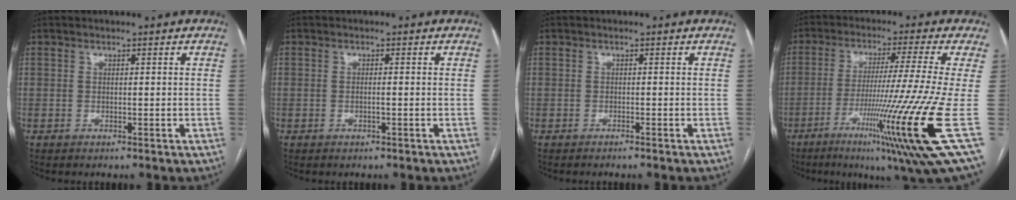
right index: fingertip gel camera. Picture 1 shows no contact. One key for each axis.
{"total": 0.7, "fx": -0.1, "fy": 0.0, "fz": 0.7, "tx": -0.011, "ty": 0.001, "tz": 0.002}
{"total": 1.3, "fx": -1.1, "fy": -0.3, "fz": 0.6, "tx": -0.009, "ty": 0.003, "tz": -0.014}
{"total": 20.0, "fx": -6.5, "fy": -2.0, "fz": 18.8, "tx": -0.275, "ty": -0.040, "tz": -0.115}